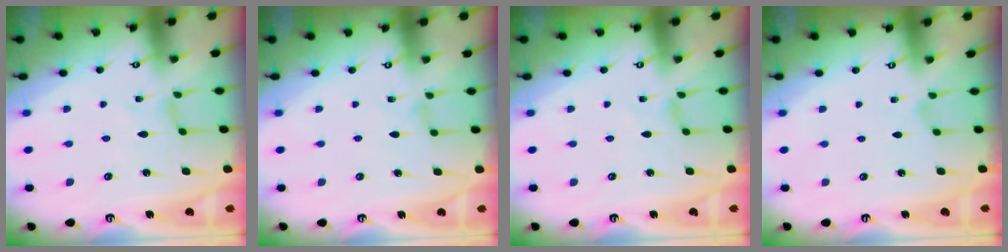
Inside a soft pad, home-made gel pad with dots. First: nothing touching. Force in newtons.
{"total": 1.2, "press": 1.2, "slide": 0.3}
{"total": 0.0}
{"total": 0.7, "press": 0.6, "slide": 0.2}